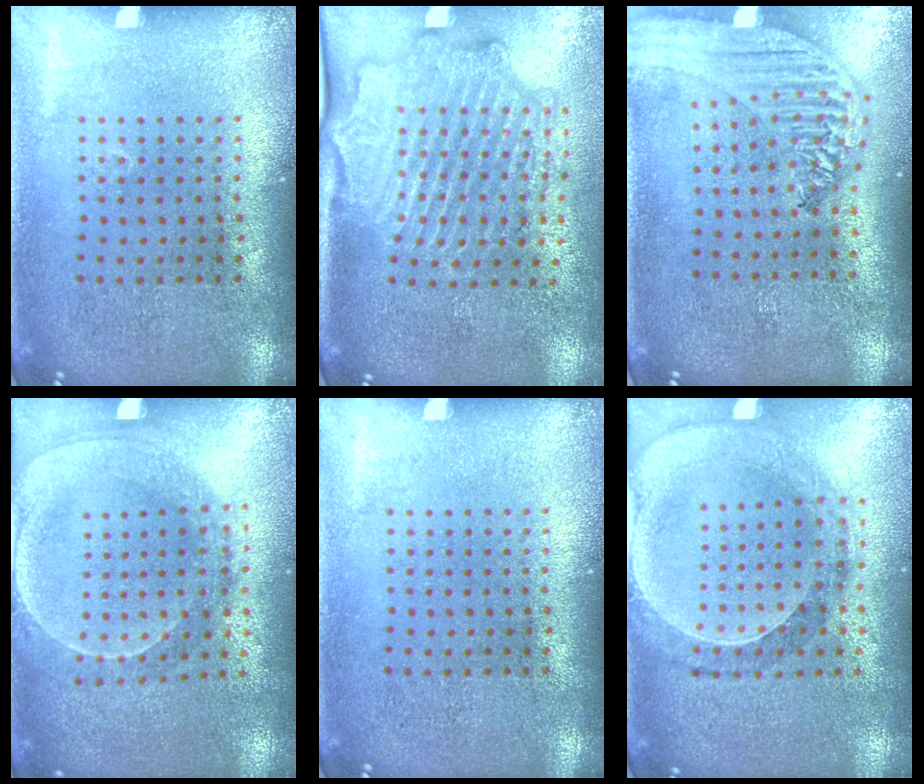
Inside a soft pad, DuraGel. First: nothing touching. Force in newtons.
{"total": 2.2, "press": 2.2, "slide": 0.2}
{"total": 2.4, "press": 2.1, "slide": 1.2}
{"total": 1.8, "press": 1.8, "slide": 0.5}
{"total": 0.0}
{"total": 0.6, "press": 0.6, "slide": 0.2}